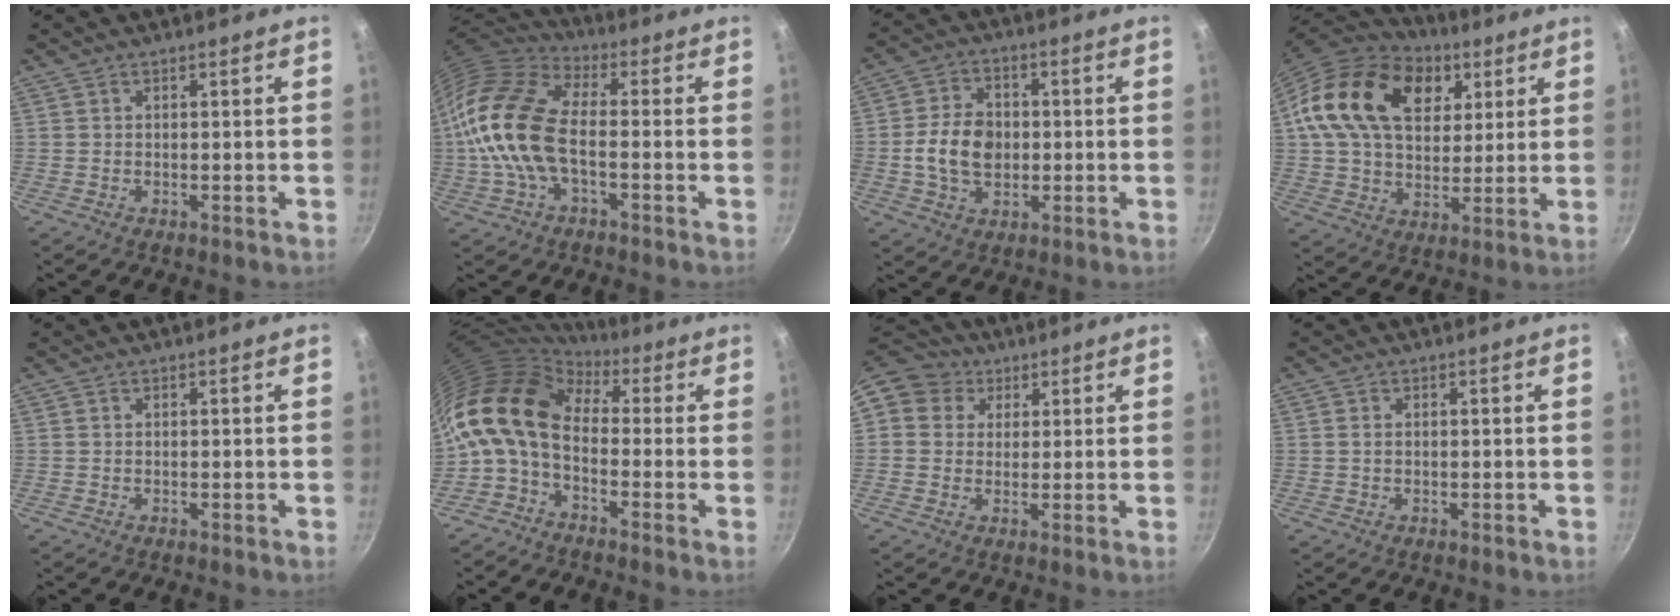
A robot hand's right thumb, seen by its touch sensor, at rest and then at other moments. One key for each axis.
{"total": 17.3, "fx": -1.9, "fy": 9.2, "fz": 14.5, "tx": -0.275, "ty": 0.030, "tz": -0.052}
{"total": 10.0, "fx": -0.6, "fy": 7.5, "fz": 6.6, "tx": -0.100, "ty": 0.013, "tz": -0.019}
{"total": 23.4, "fx": 8.4, "fy": 15.8, "fz": 15.1, "tx": -0.236, "ty": -0.001, "tz": 0.139}
{"total": 0.0}
{"total": 13.4, "fx": 0.3, "fy": 8.7, "fz": 10.2, "tx": -0.191, "ty": 0.024, "tz": -0.018}
{"total": 9.5, "fx": 3.8, "fy": 8.2, "fz": 2.9, "tx": -0.027, "ty": 0.008, "tz": 0.048}
{"total": 0.7, "fx": 0.0, "fy": 0.6, "fz": 0.5, "tx": -0.008, "ty": 0.003, "tz": -0.001}